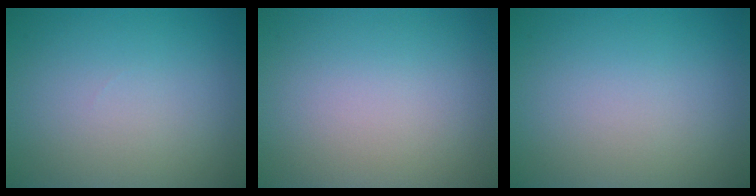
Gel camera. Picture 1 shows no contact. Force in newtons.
{"total": 0.0}
{"total": 0.0}